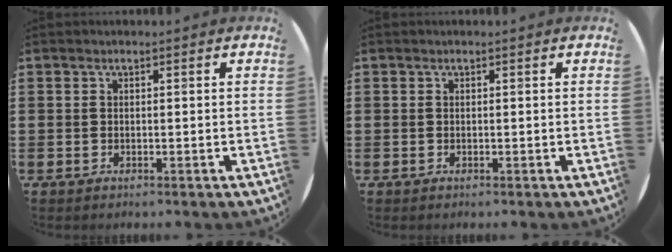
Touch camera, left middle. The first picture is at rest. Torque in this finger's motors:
{"motor_torque": [-0.06, 0.06, 0.00, 0.00]}